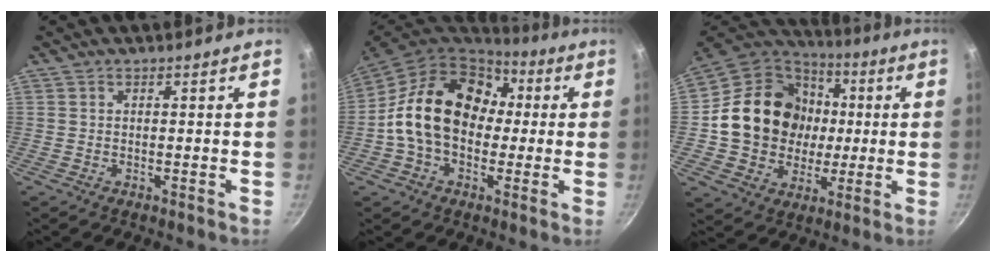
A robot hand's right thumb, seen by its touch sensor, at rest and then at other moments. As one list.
[{"total": 19.4, "force": [1.1, 14.3, 13.1], "torque": [-0.197, 0.041, 0.006]}, {"total": 21.2, "force": [1.1, 18.4, 10.3], "torque": [-0.161, 0.029, 0.024]}]